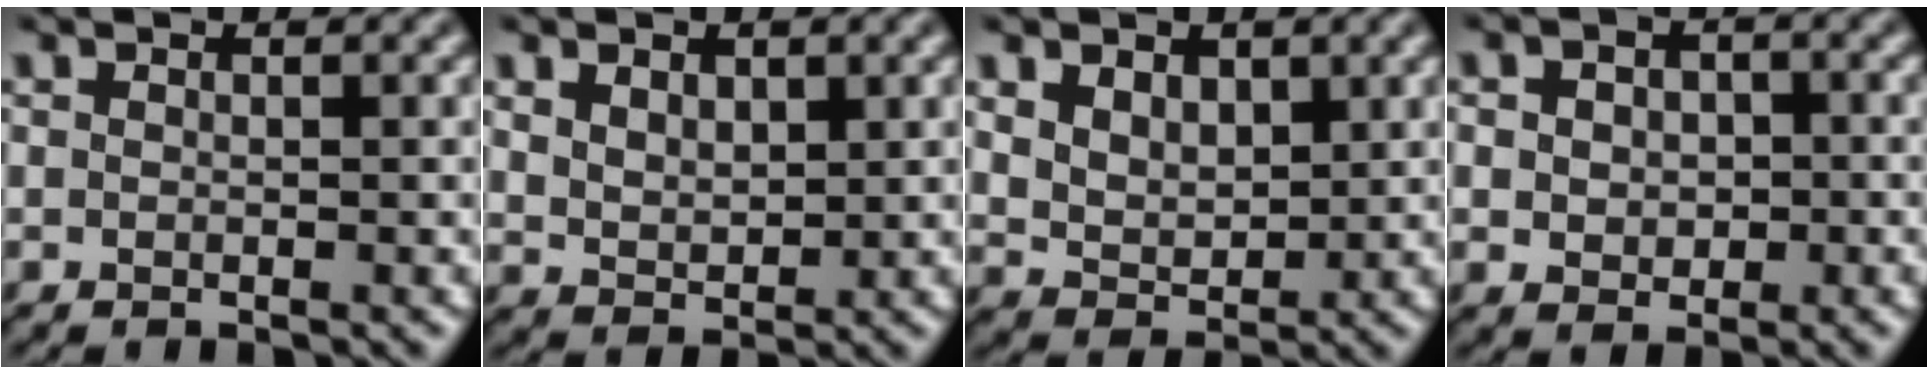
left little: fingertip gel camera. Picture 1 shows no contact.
{"total": 2.7, "force": [1.1, 1.7, 1.8], "torque": [-0.041, -0.004, 0.025]}
{"total": 4.4, "force": [1.9, 3.1, 2.5], "torque": [-0.066, -0.002, 0.038]}
{"total": 3.9, "force": [0.2, 3.0, 2.5], "torque": [-0.035, 0.015, -0.015]}